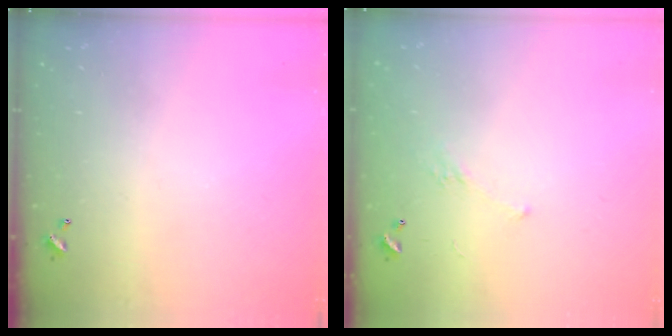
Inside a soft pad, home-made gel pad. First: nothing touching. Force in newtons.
{"total": 2.8, "press": 2.6, "slide": 1.1}